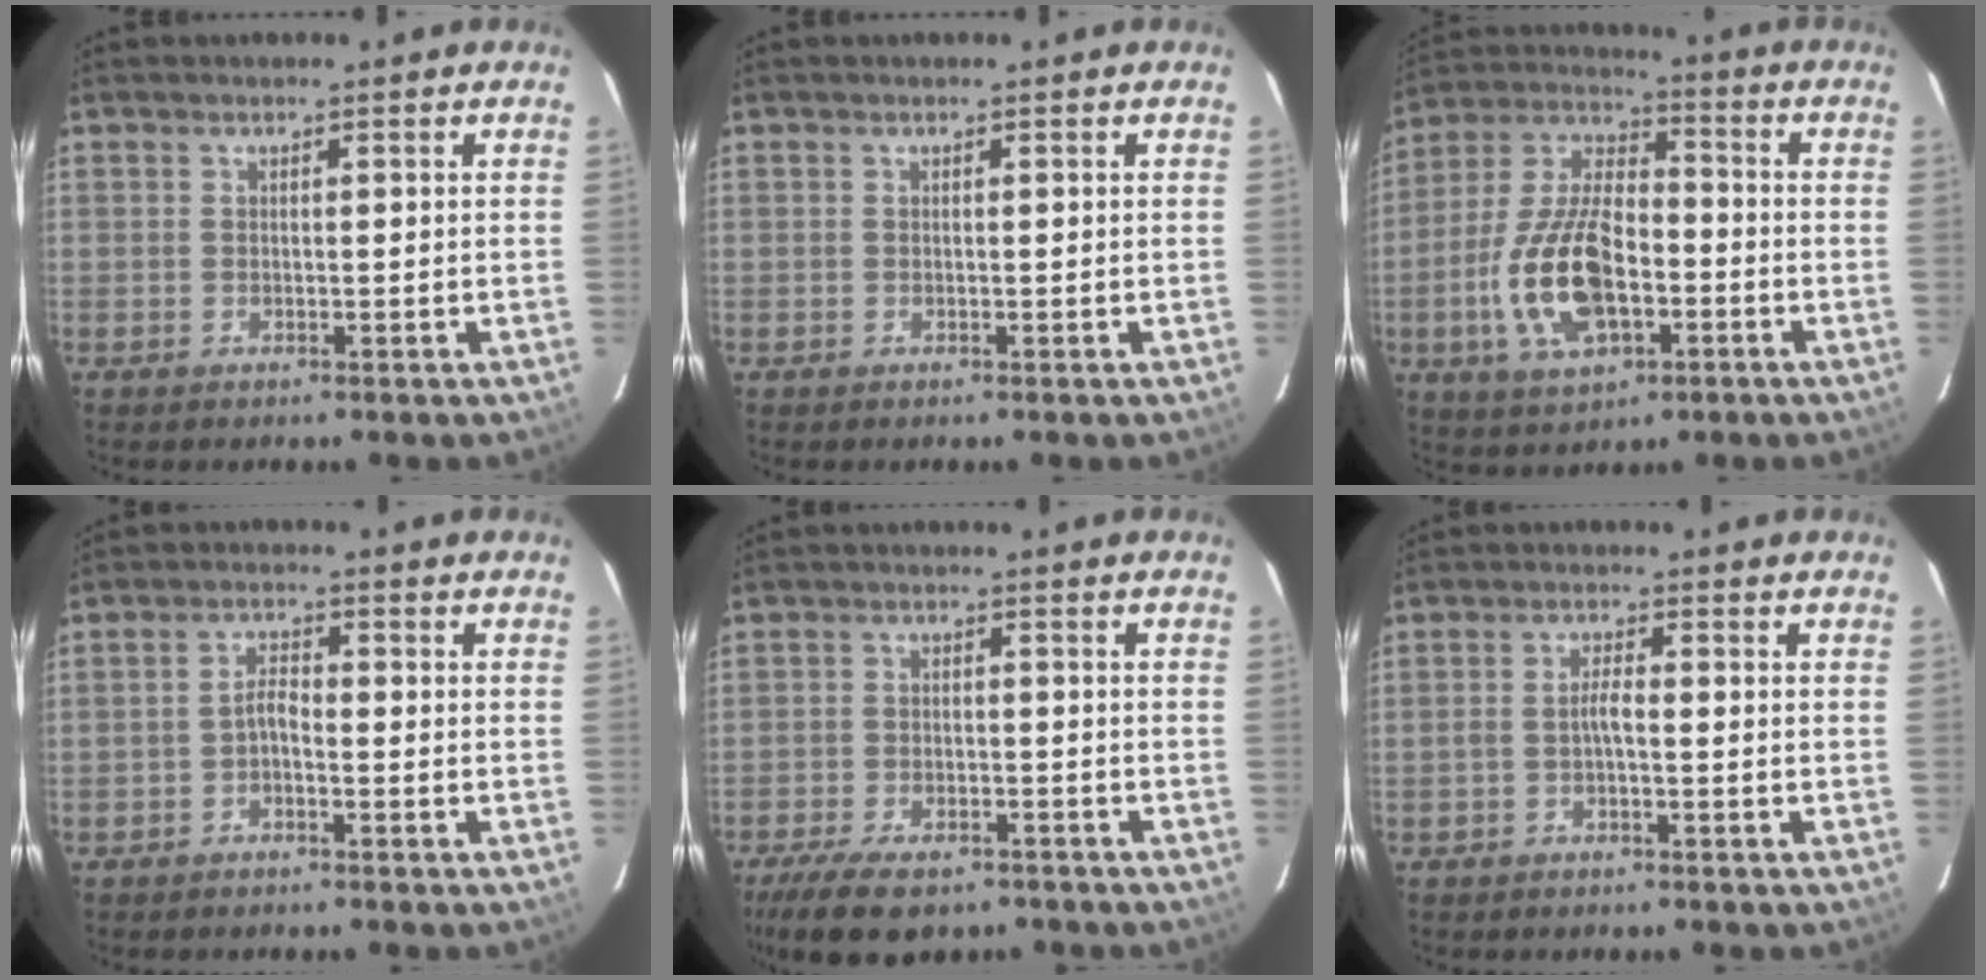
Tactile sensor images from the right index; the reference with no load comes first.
{"total": 0.0}
{"total": 17.2, "force": [-5.0, 8.4, 14.1], "torque": [-0.299, 0.002, -0.086]}
{"total": 2.1, "force": [-1.4, 0.7, 1.4], "torque": [-0.032, 0.009, -0.028]}
{"total": 12.4, "force": [-9.4, 5.0, 6.3], "torque": [-0.150, -0.024, -0.153]}
{"total": 2.1, "force": [-1.0, 0.4, 1.8], "torque": [-0.039, 0.007, -0.020]}